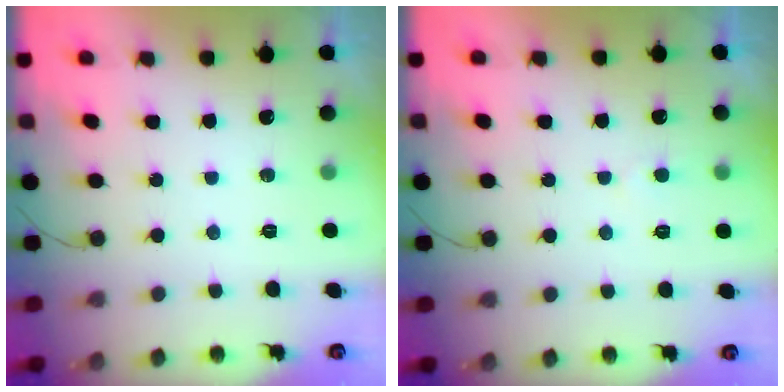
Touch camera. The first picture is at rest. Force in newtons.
{"total": 2.6, "press": 2.6, "slide": 0.4}